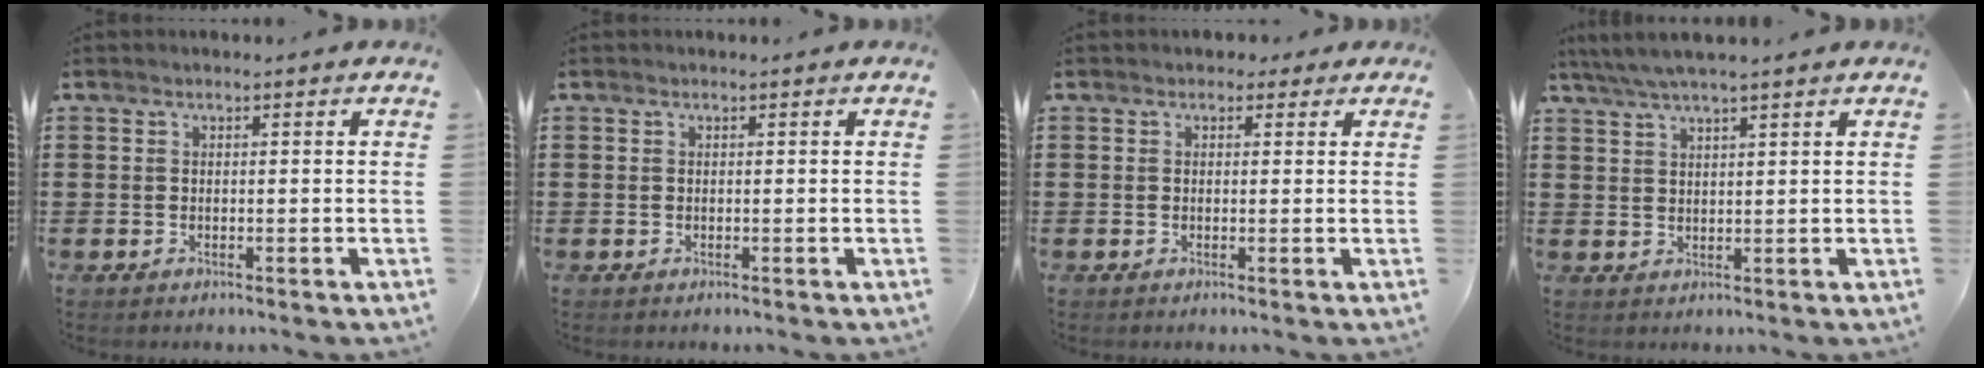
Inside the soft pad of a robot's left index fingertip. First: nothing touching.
{"total": 0.0}
{"total": 1.3, "force": [0.5, 1.1, 0.3], "torque": [-0.004, 0.004, 0.006]}
{"total": 3.5, "force": [2.9, 0.0, 2.0], "torque": [-0.044, -0.003, 0.053]}